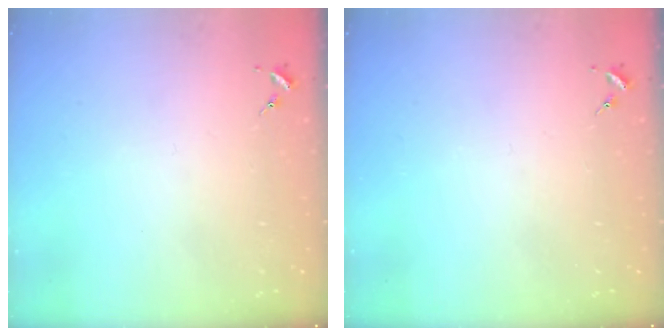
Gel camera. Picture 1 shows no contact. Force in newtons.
{"total": 0.0}